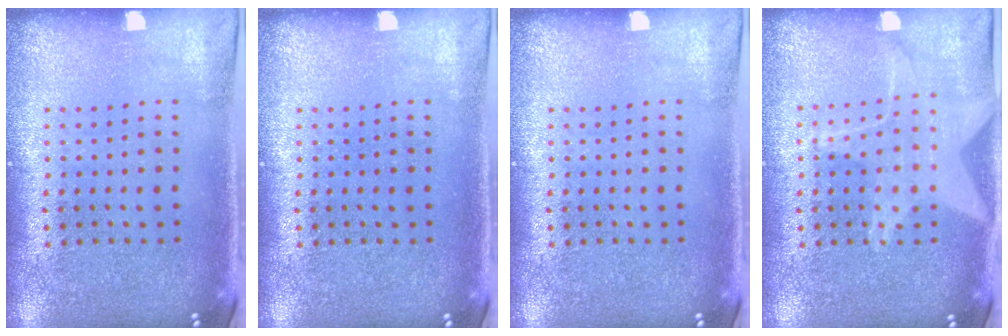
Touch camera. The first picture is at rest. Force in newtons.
{"total": 0.0}
{"total": 0.0}
{"total": 1.3, "press": 1.3, "slide": 0.1}